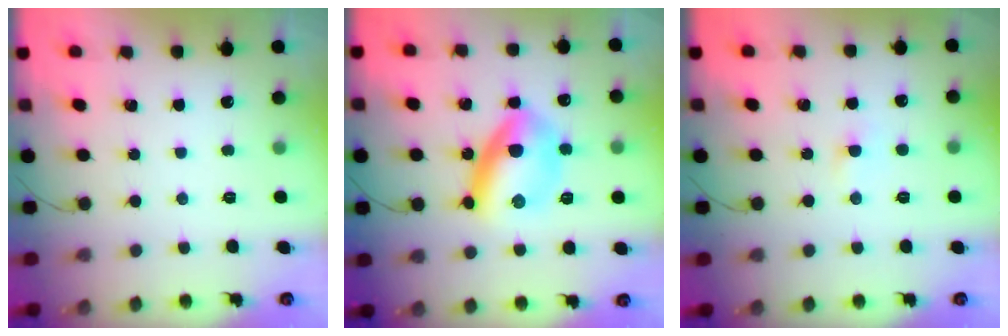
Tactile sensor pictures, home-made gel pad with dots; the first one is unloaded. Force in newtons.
{"total": 12.4, "press": 12.4, "slide": 0.2}
{"total": 1.9, "press": 1.7, "slide": 0.9}